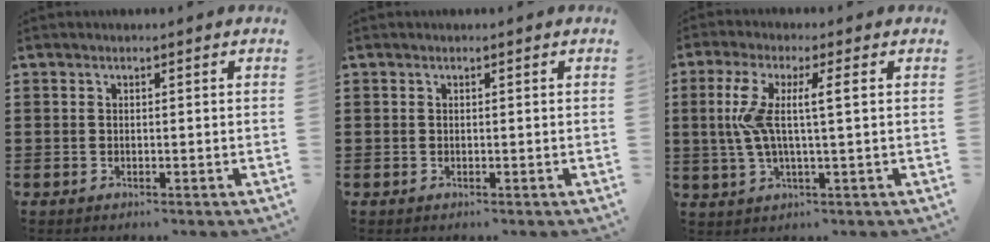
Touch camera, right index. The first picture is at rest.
{"total": 0.0}
{"total": 7.1, "force": [0.8, 0.8, 7.0], "torque": [-0.155, -0.009, 0.001]}